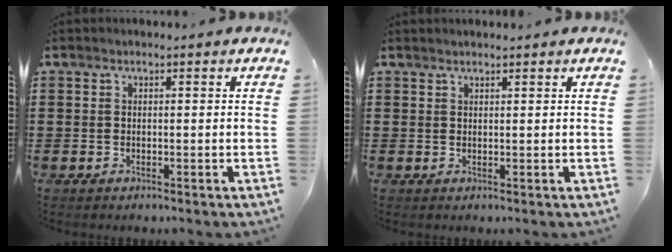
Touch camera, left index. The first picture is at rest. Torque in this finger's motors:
{"motor_torque": [-0.94, 1.19, 0.07, -0.01]}